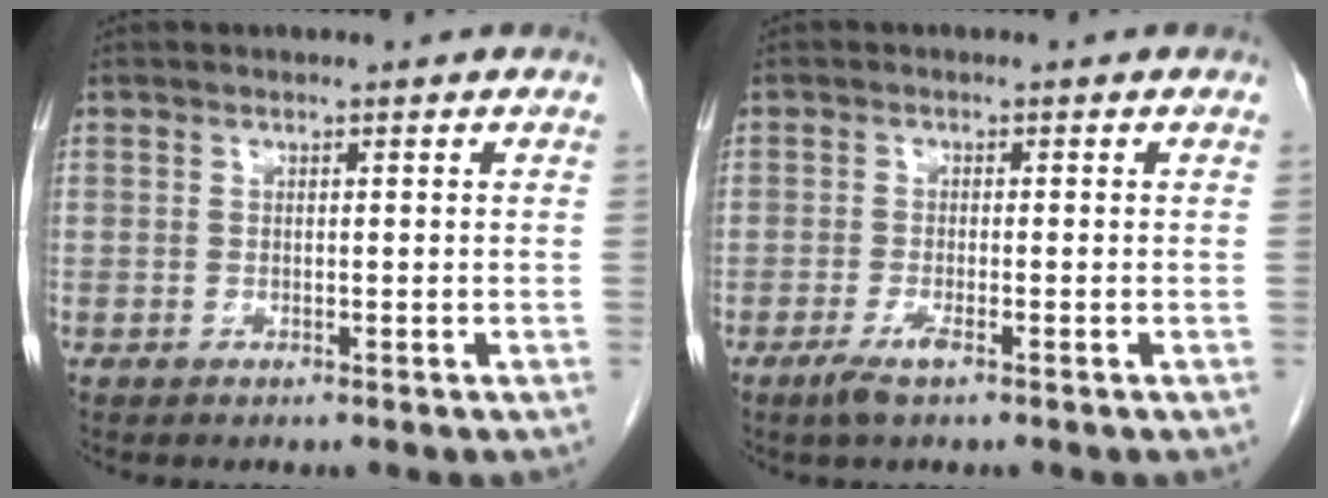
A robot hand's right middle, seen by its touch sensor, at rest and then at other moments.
{"total": 2.5, "force": [-1.5, 0.1, 2.0], "torque": [-0.045, -0.006, -0.031]}